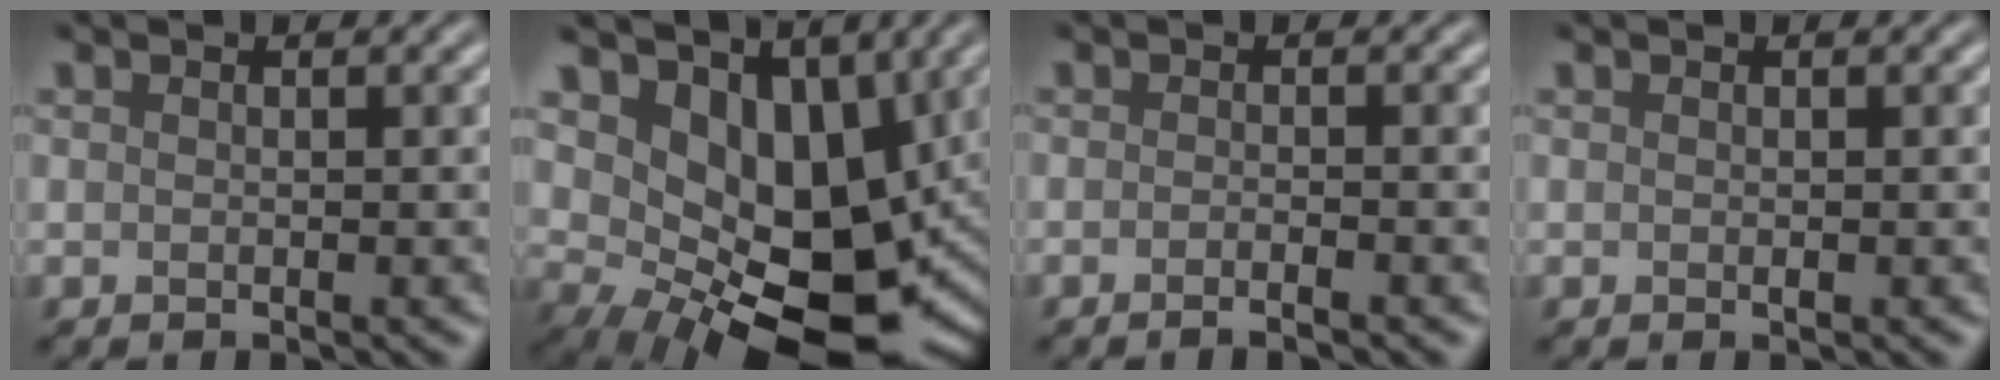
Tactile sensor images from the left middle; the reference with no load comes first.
{"total": 12.6, "force": [0.9, 8.3, 9.4], "torque": [-0.110, -0.028, 0.033]}
{"total": 1.4, "force": [-0.9, 0.4, 1.1], "torque": [-0.005, -0.008, -0.020]}
{"total": 0.0}